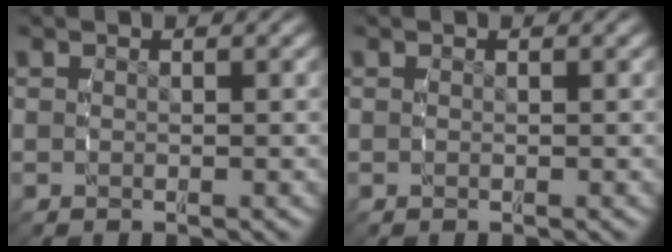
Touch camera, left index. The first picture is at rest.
{"total": 0.0}